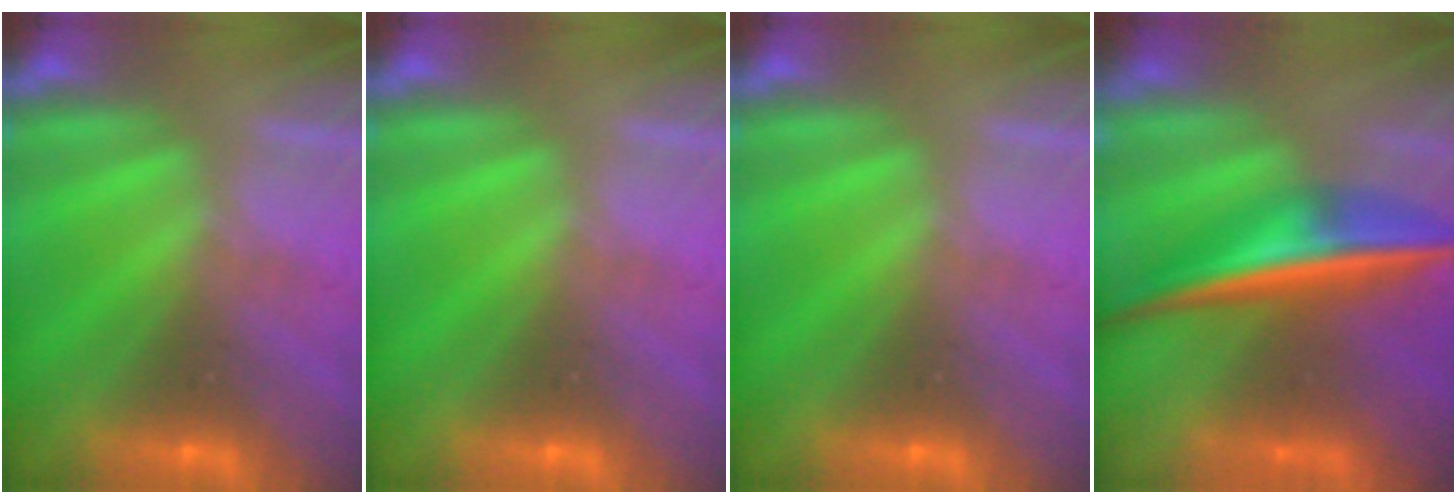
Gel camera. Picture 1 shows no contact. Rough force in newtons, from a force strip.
{"total": 0.0}
{"total": 0.0}
{"total": 7.6}